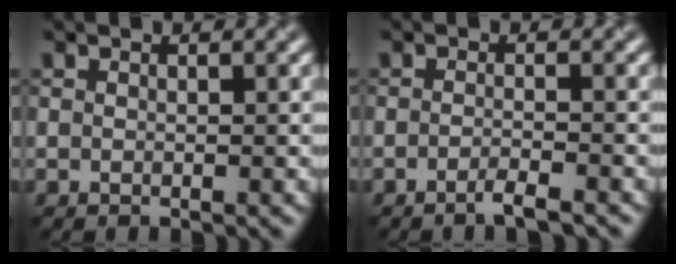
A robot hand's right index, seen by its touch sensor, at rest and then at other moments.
{"total": 1.9, "force": [-1.3, 0.5, 1.3], "torque": [-0.017, 0.003, -0.030]}